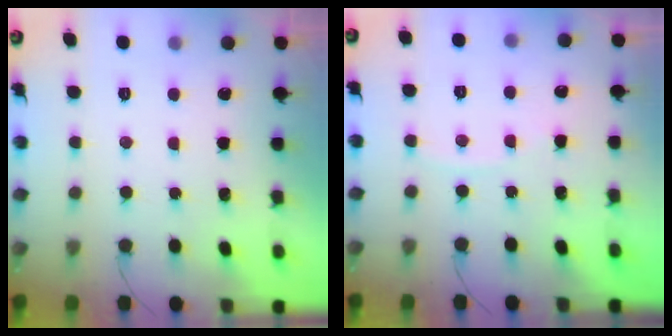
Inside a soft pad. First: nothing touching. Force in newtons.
{"total": 2.6, "press": 2.6, "slide": 0.3}